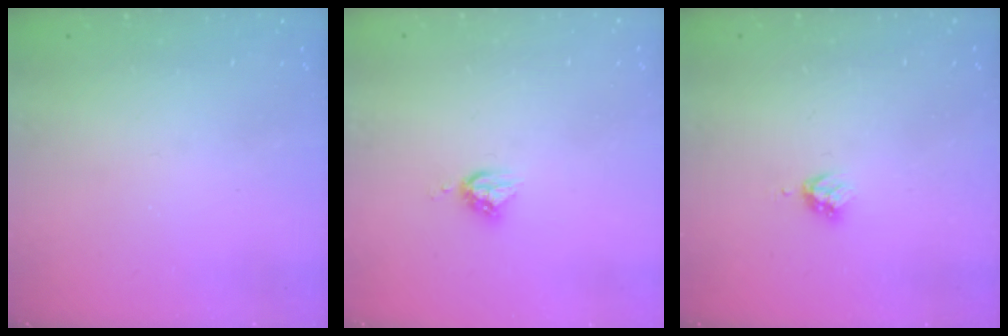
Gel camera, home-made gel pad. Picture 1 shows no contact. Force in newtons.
{"total": 5.1, "press": 5.1, "slide": 0.0}
{"total": 2.9, "press": 2.8, "slide": 0.4}